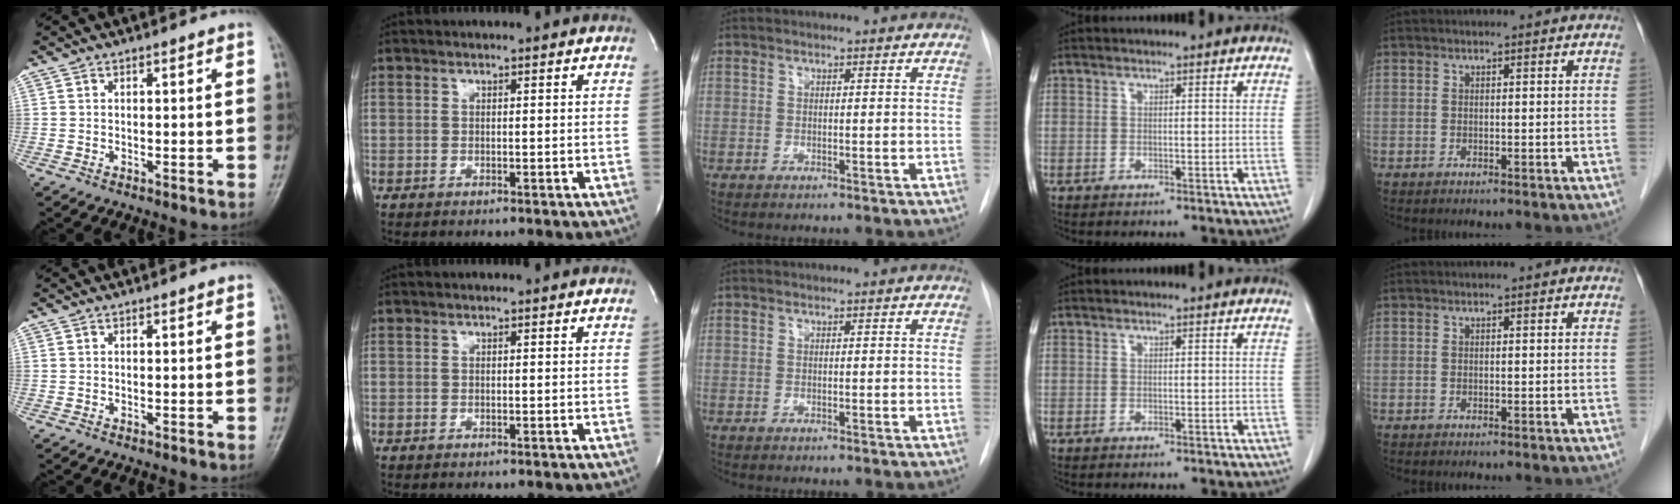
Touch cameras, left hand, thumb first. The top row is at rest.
{}